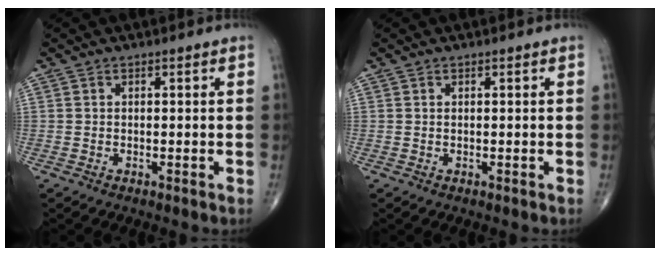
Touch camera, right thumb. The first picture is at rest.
{"total": 0.0}